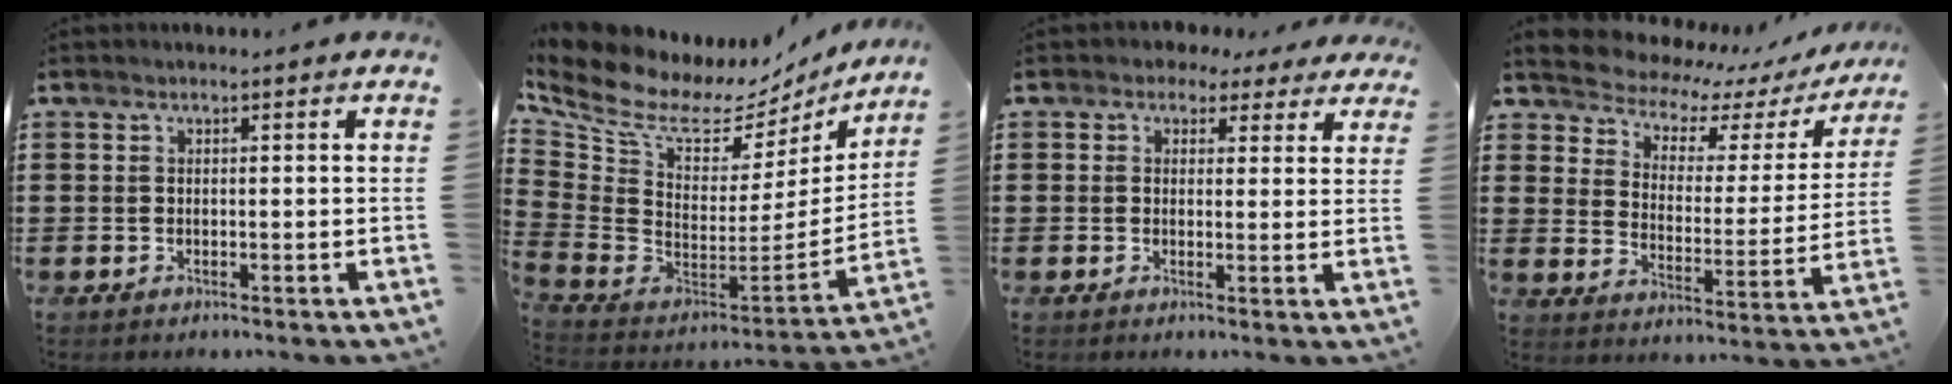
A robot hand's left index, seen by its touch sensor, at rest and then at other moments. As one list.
[{"total": 7.5, "force": [5.5, 3.7, 3.5], "torque": [-0.111, -0.054, 0.089]}, {"total": 2.7, "force": [1.8, 1.9, 0.7], "torque": [-0.018, 0.005, 0.031]}, {"total": 4.8, "force": [4.5, 1.7, 0.9], "torque": [-0.049, -0.037, 0.071]}]